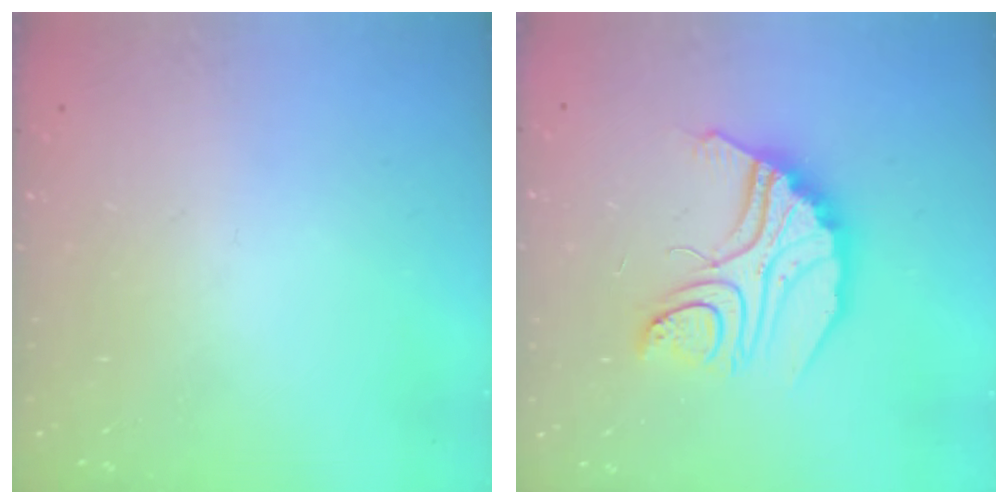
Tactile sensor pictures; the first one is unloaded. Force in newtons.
{"total": 13.7, "press": 13.7, "slide": 1.4}